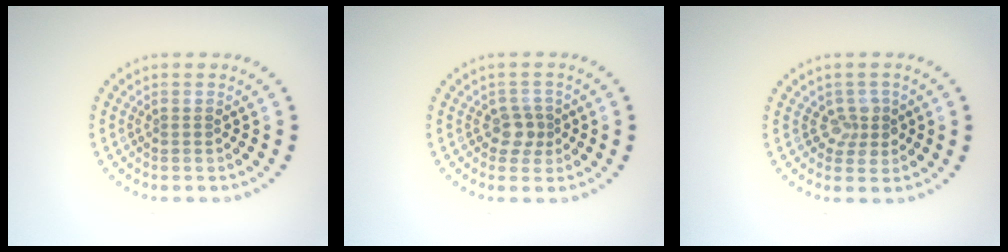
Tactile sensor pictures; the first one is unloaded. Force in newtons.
{"total": 1.8, "press": 1.5, "slide": 1.0}
{"total": 2.0, "press": 1.7, "slide": 0.9}